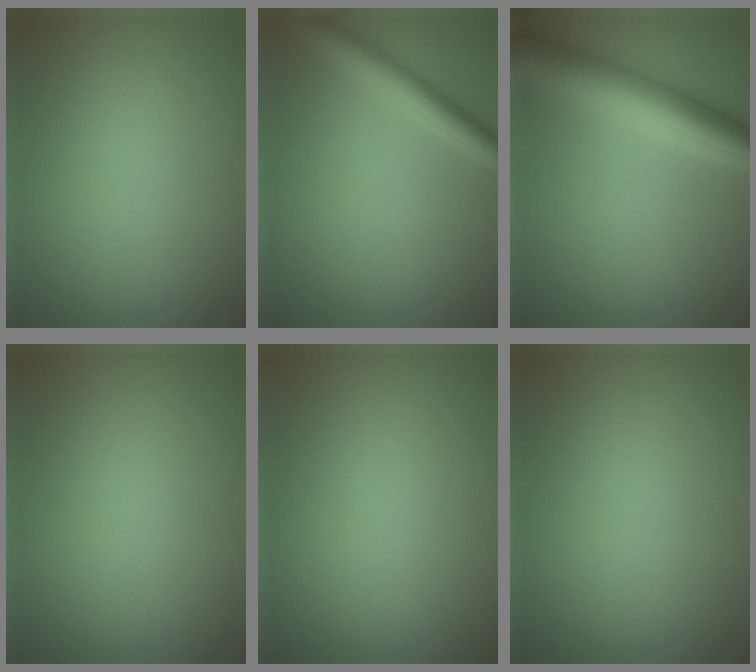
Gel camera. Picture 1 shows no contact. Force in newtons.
{"total": 3.2, "press": 3.2, "slide": 0.1}
{"total": 6.5, "press": 6.5, "slide": 0.1}
{"total": 0.0}
{"total": 0.0}
{"total": 0.0}